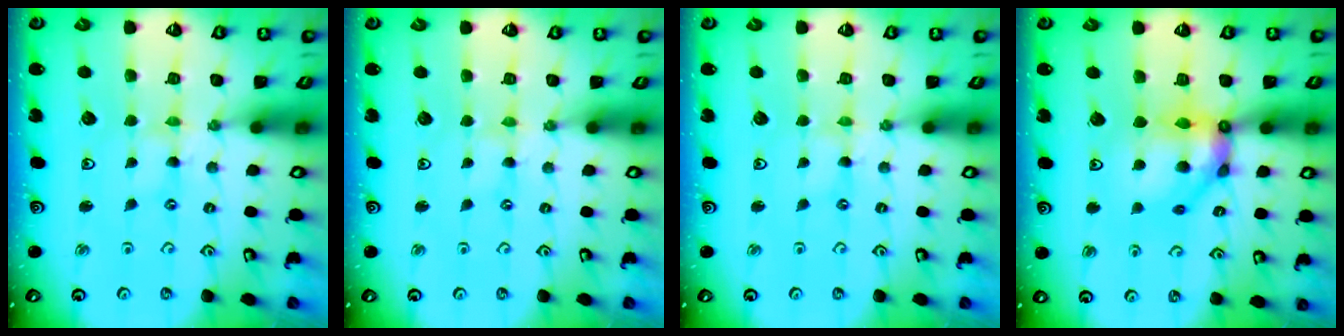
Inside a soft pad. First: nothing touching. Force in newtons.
{"total": 0.7, "press": 0.6, "slide": 0.3}
{"total": 0.0}
{"total": 12.5, "press": 12.3, "slide": 1.8}